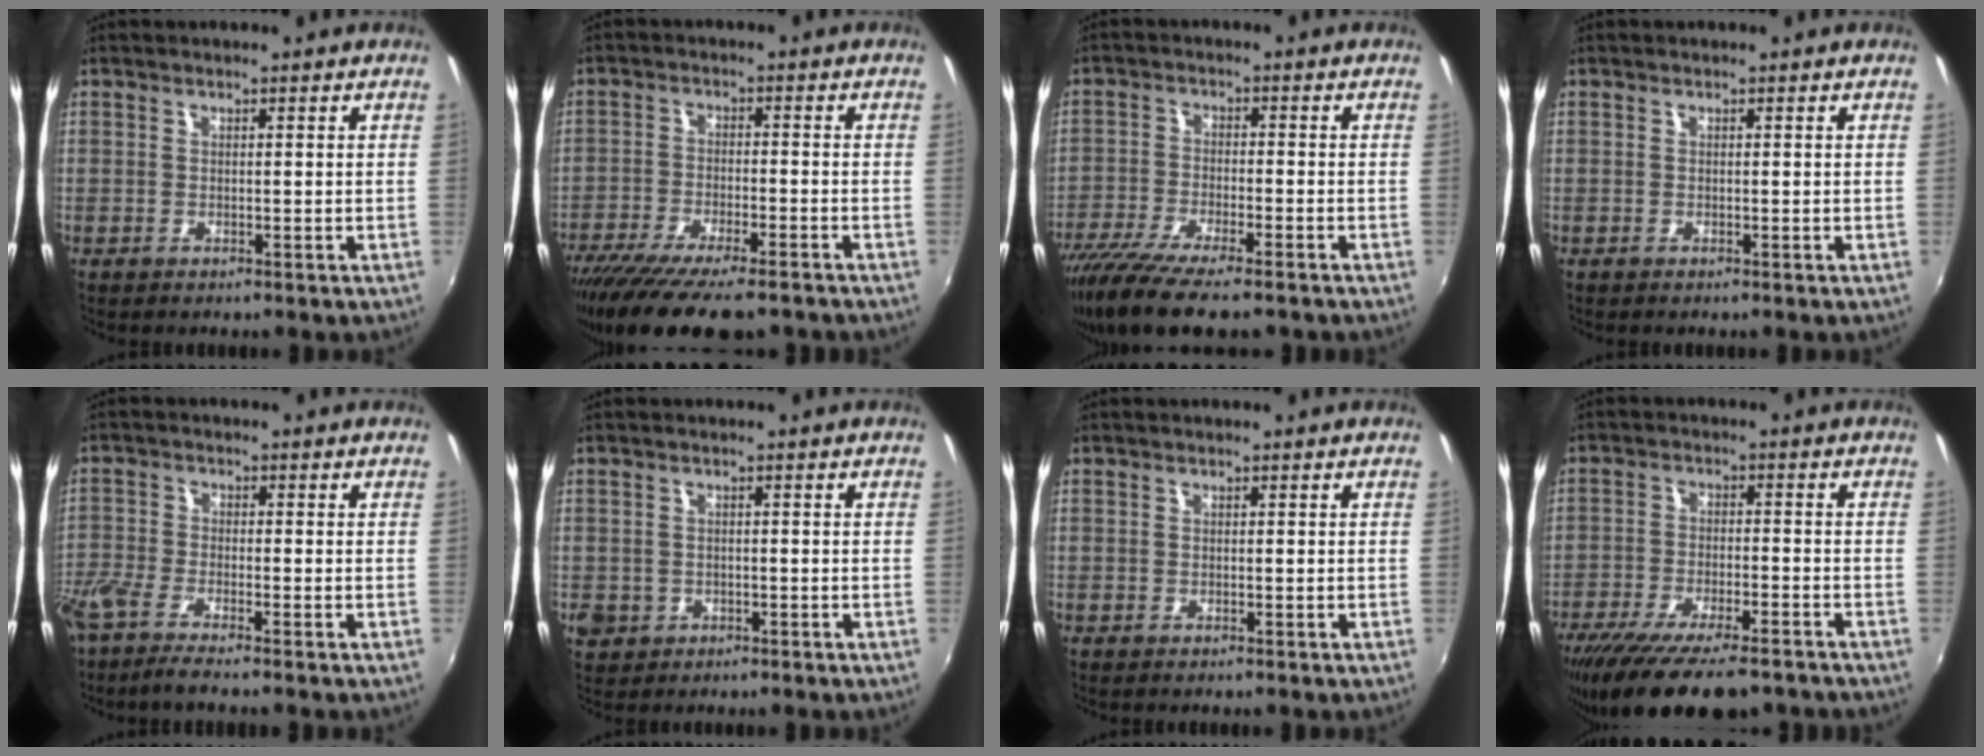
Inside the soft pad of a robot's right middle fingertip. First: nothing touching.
{"total": 17.4, "force": [-14.0, 3.8, 9.7], "torque": [-0.196, -0.054, -0.225]}
{"total": 13.3, "force": [-10.4, 2.7, 8.0], "torque": [-0.173, -0.050, -0.183]}
{"total": 0.0}
{"total": 6.5, "force": [-5.3, 0.7, 3.7], "torque": [-0.098, -0.023, -0.106]}
{"total": 4.3, "force": [-1.0, 3.9, 1.6], "torque": [-0.039, -0.003, -0.012]}
{"total": 0.0}
{"total": 16.7, "force": [-13.1, 4.2, 9.5], "torque": [-0.188, -0.050, -0.204]}